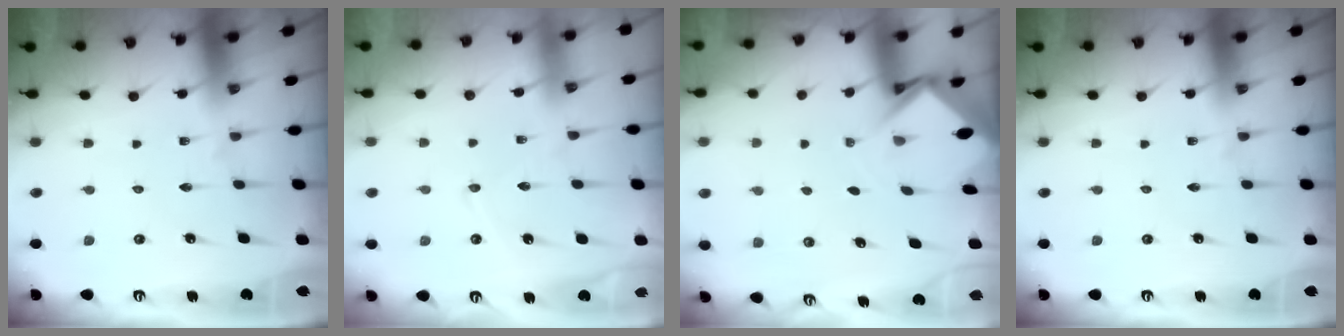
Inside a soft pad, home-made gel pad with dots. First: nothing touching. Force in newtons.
{"total": 2.1, "press": 2.1, "slide": 0.2}
{"total": 3.0, "press": 2.9, "slide": 0.3}
{"total": 0.0}